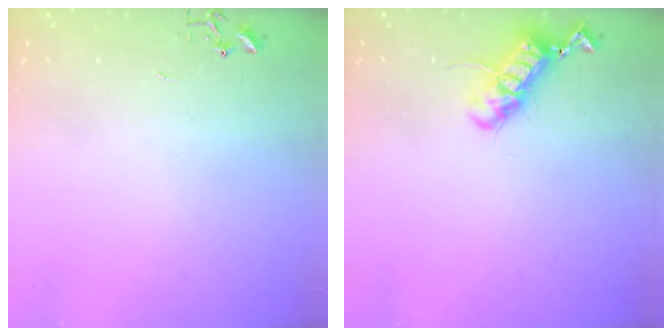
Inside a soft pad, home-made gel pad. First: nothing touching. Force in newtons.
{"total": 12.7, "press": 12.6, "slide": 1.6}